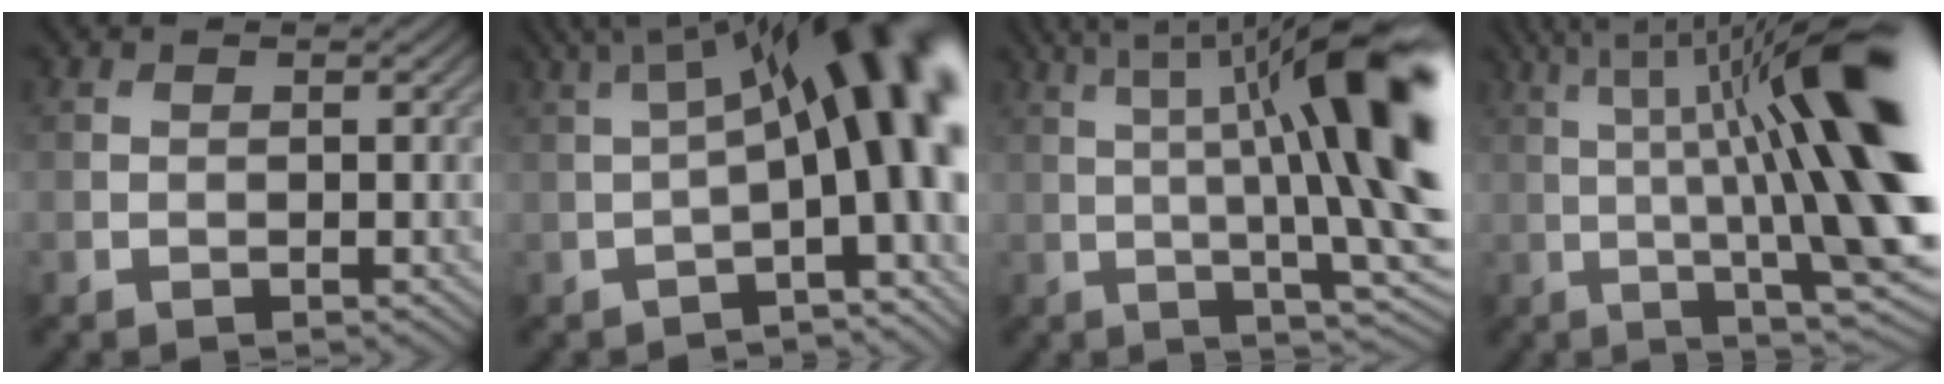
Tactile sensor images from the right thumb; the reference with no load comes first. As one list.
[{"total": 14.7, "force": [0.9, 4.4, 14.0], "torque": [-0.187, 0.022, 0.009]}, {"total": 17.6, "force": [3.1, 4.0, 16.9], "torque": [-0.235, 0.028, 0.059]}, {"total": 19.4, "force": [2.7, 4.6, 18.6], "torque": [-0.259, 0.029, 0.050]}]